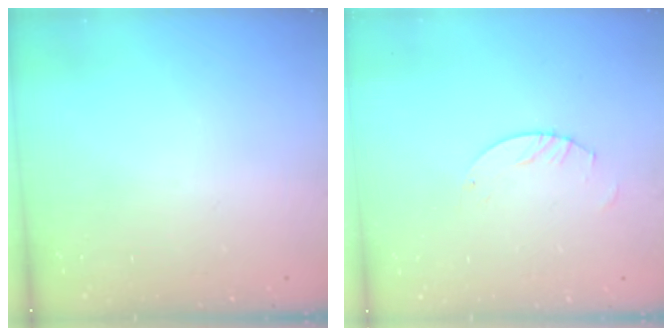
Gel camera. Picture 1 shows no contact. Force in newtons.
{"total": 2.5, "press": 2.5, "slide": 0.1}